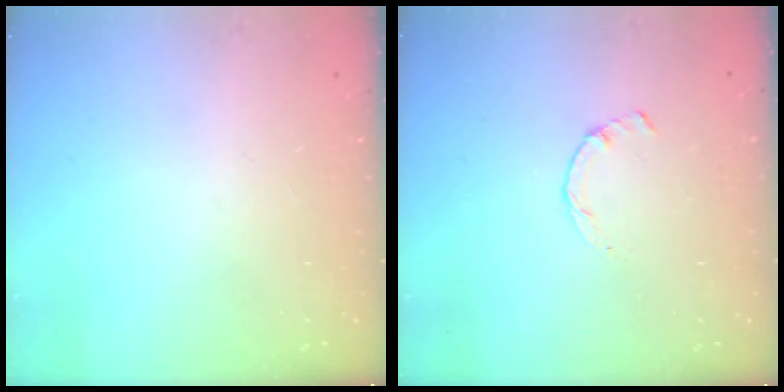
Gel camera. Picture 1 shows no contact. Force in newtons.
{"total": 0.8, "press": 0.7, "slide": 0.2}